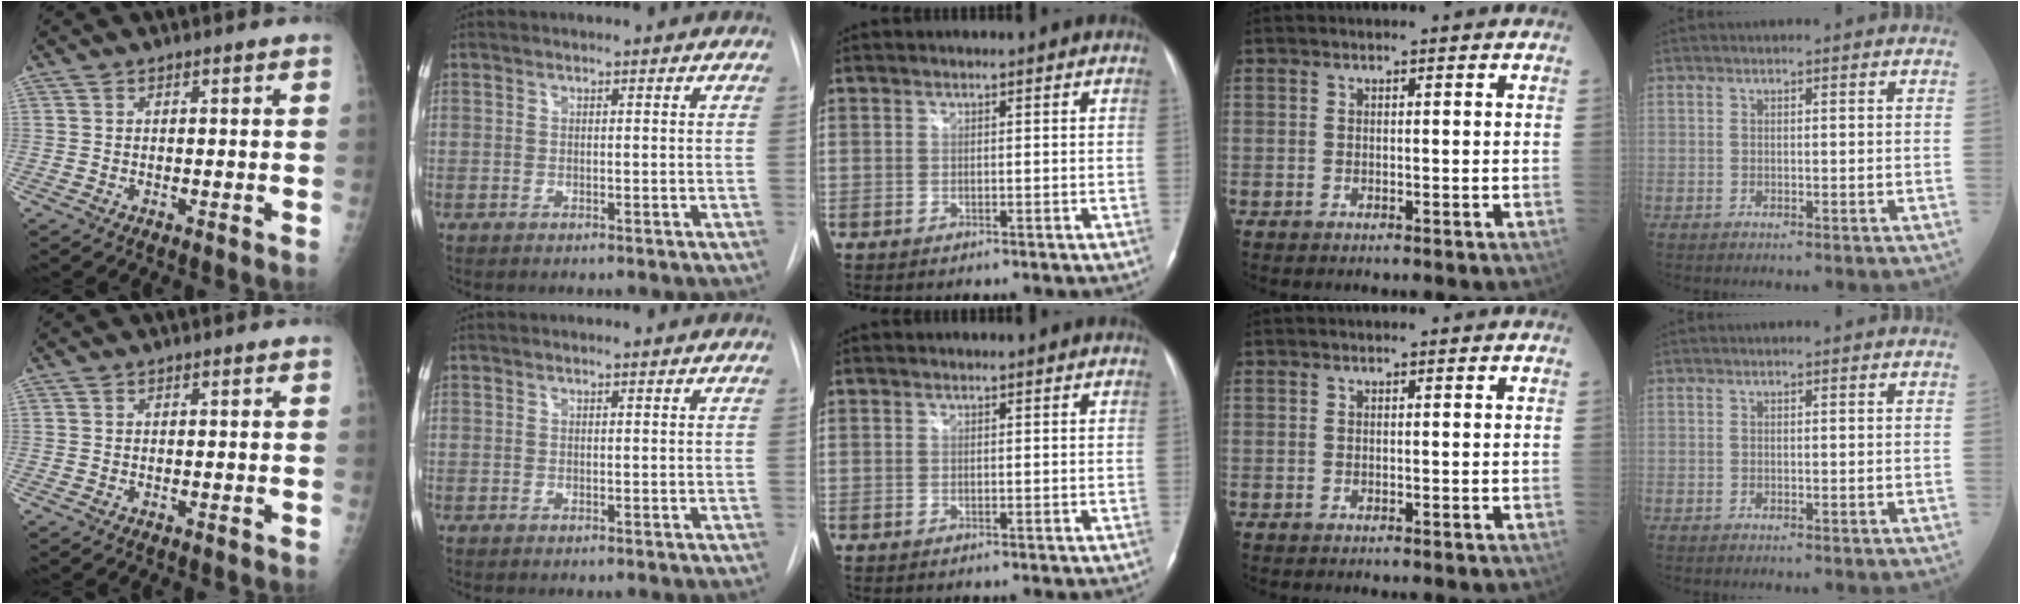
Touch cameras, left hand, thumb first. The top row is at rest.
{}